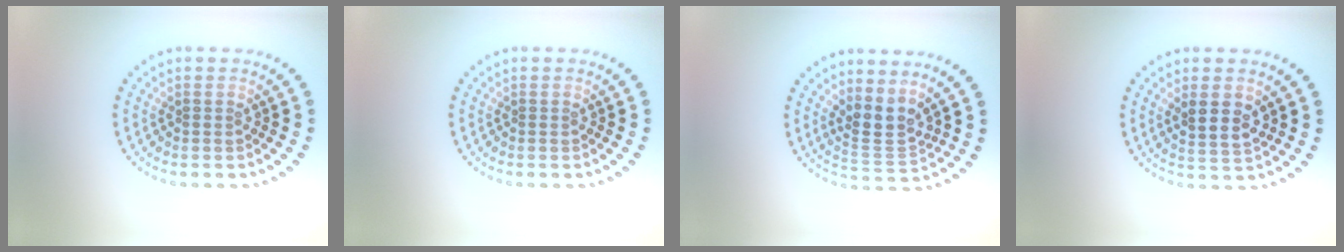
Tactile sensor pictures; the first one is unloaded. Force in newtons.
{"total": 0.0}
{"total": 2.9, "press": 2.3, "slide": 1.9}
{"total": 2.7, "press": 2.5, "slide": 1.0}